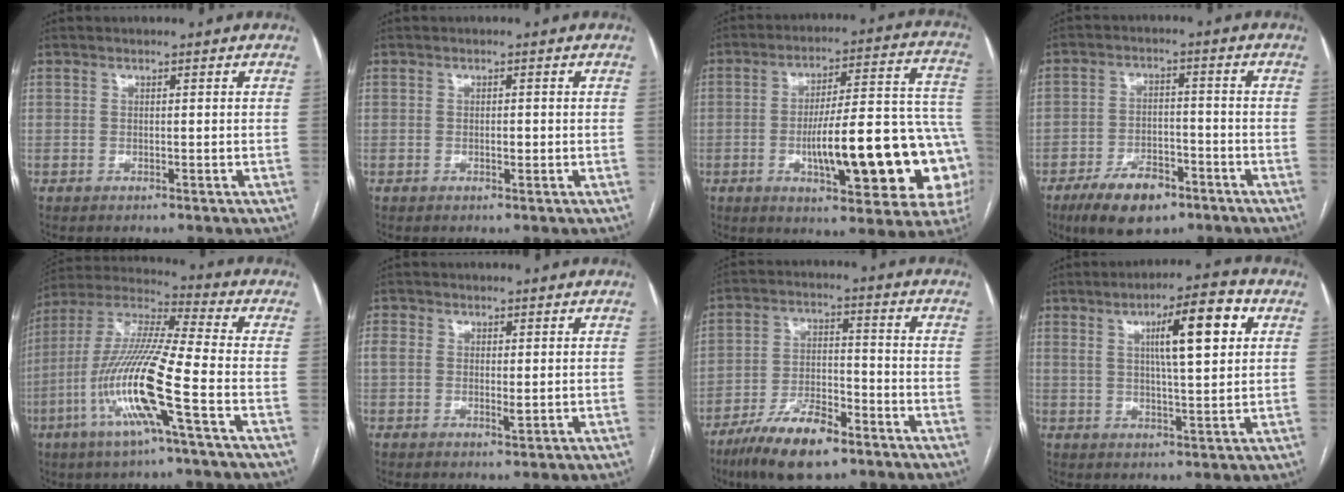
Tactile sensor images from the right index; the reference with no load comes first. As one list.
[{"total": 1.2, "force": [-0.2, 0.5, 1.1], "torque": [-0.018, 0.000, -0.003]}, {"total": 24.0, "force": [-5.3, 5.2, 22.8], "torque": [-0.236, 0.030, -0.061]}, {"total": 9.2, "force": [-5.9, 4.2, 5.6], "torque": [-0.101, -0.004, -0.098]}, {"total": 16.3, "force": [-5.5, 0.2, 15.4], "torque": [-0.318, -0.008, -0.114]}, {"total": 3.3, "force": [0.2, 1.7, 2.8], "torque": [-0.055, 0.001, 0.009]}, {"total": 11.7, "force": [-7.7, 3.7, 8.0], "torque": [-0.147, -0.006, -0.136]}, {"total": 10.5, "force": [3.6, 1.5, 9.8], "torque": [-0.149, 0.015, 0.053]}]